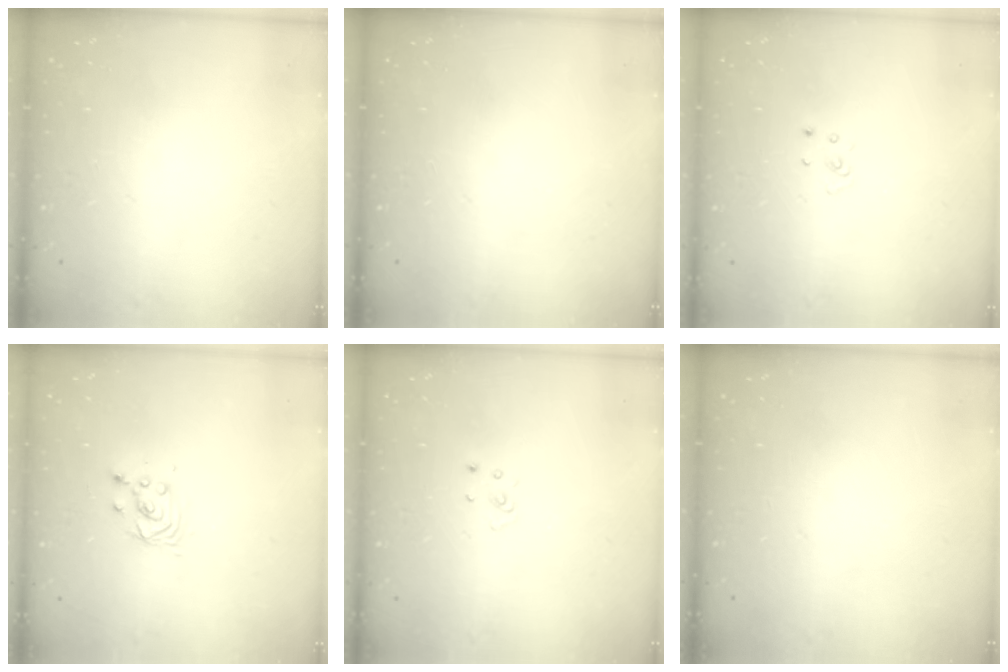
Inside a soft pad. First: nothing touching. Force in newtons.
{"total": 0.0}
{"total": 2.3, "press": 2.3, "slide": 0.2}
{"total": 2.9, "press": 2.9, "slide": 0.1}
{"total": 2.3, "press": 2.3, "slide": 0.2}
{"total": 0.0}